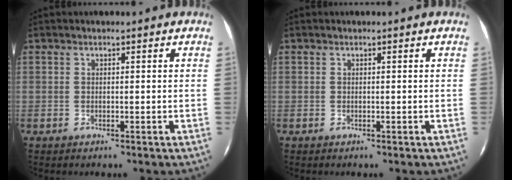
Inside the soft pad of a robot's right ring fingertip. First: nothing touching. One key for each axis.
{"total": 0.0}